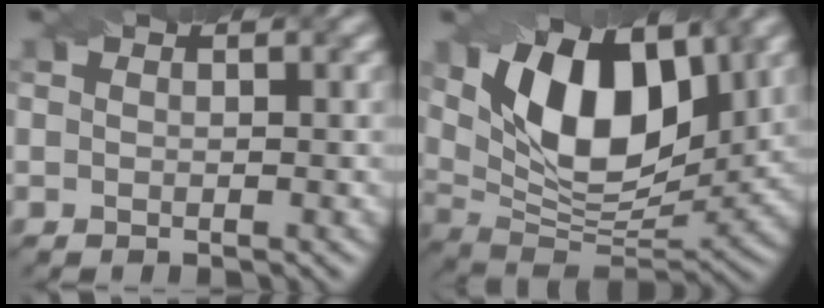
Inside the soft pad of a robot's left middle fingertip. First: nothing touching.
{"total": 11.9, "force": [4.6, 6.2, 9.1], "torque": [-0.157, 0.000, 0.081]}